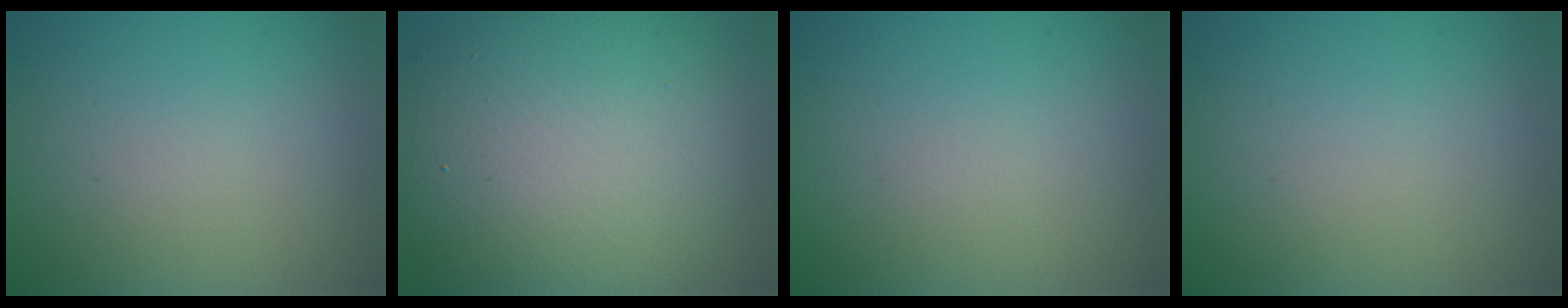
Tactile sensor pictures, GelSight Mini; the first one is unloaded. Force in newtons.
{"total": 11.9, "press": 11.9, "slide": 1.1}
{"total": 0.0}
{"total": 0.0}